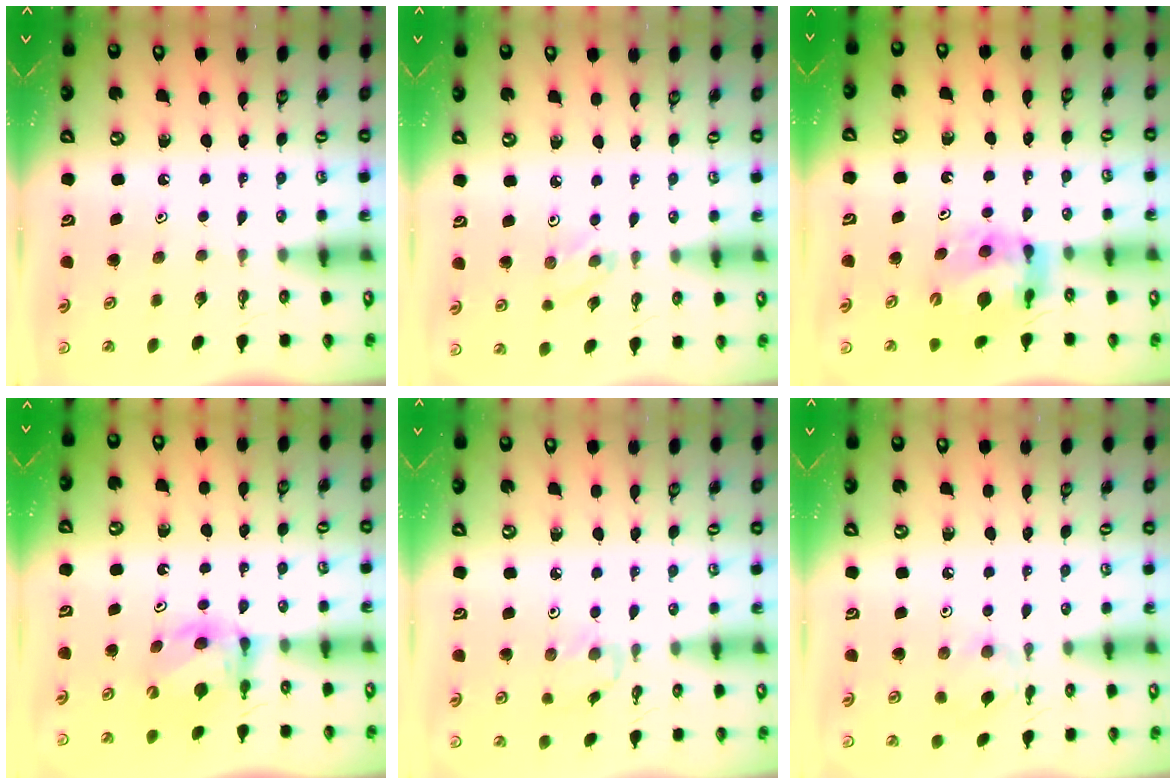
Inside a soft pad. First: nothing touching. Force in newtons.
{"total": 1.9, "press": 1.9, "slide": 0.3}
{"total": 10.5, "press": 10.4, "slide": 1.2}
{"total": 6.1, "press": 6.1, "slide": 0.5}
{"total": 0.6, "press": 0.5, "slide": 0.3}
{"total": 3.6, "press": 3.6, "slide": 0.4}